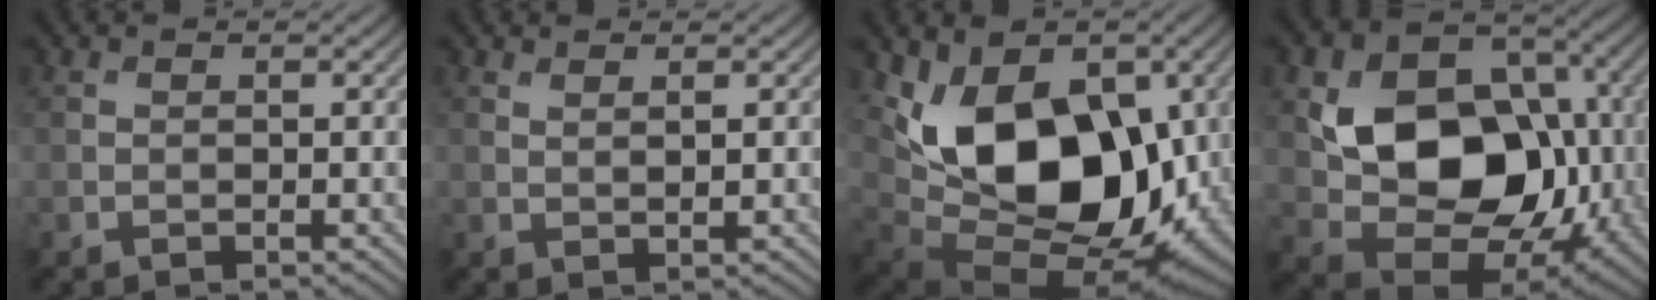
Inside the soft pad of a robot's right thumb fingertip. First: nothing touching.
{"total": 1.1, "force": [0.8, 0.1, 0.7], "torque": [-0.016, 0.000, 0.016]}
{"total": 15.4, "force": [2.2, 9.9, 11.6], "torque": [-0.181, -0.024, 0.045]}
{"total": 14.5, "force": [0.8, 10.9, 9.6], "torque": [-0.144, -0.009, 0.015]}